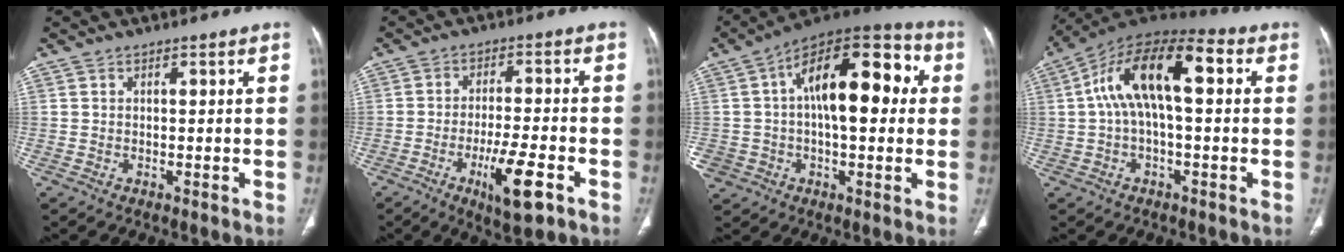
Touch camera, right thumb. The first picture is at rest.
{"total": 10.0, "force": [-4.7, 2.6, 8.5], "torque": [-0.148, 0.010, -0.071]}
{"total": 23.5, "force": [3.4, 14.0, 18.6], "torque": [-0.290, 0.048, 0.052]}
{"total": 16.2, "force": [2.7, 7.1, 14.3], "torque": [-0.246, 0.049, 0.037]}